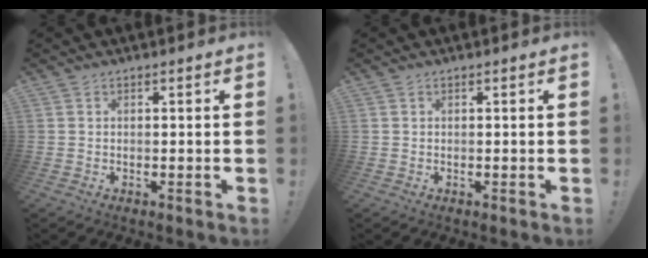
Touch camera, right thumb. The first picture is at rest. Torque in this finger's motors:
{"motor_torque": [0.00, 0.00, 0.00, 0.00, -0.03]}